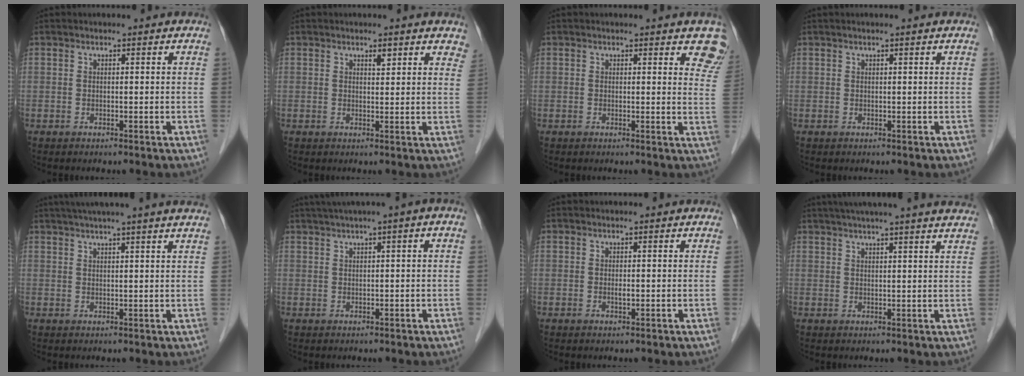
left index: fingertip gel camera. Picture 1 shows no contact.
{"total": 3.0, "force": [2.4, 1.1, 1.5], "torque": [-0.003, -0.002, 0.024]}
{"total": 5.9, "force": [5.1, 1.9, 2.4], "torque": [-0.002, -0.019, 0.031]}
{"total": 1.4, "force": [1.1, -0.1, 0.8], "torque": [-0.011, 0.015, 0.021]}
{"total": 13.0, "force": [11.1, -0.6, 6.8], "torque": [-0.111, 0.030, 0.138]}
{"total": 4.5, "force": [2.3, -0.3, 3.8], "torque": [-0.071, 0.020, 0.041]}
{"total": 0.5, "force": [0.1, 0.2, 0.5], "torque": [-0.012, -0.001, 0.000]}
{"total": 18.4, "force": [16.2, 0.1, 8.8], "torque": [-0.141, 0.022, 0.203]}